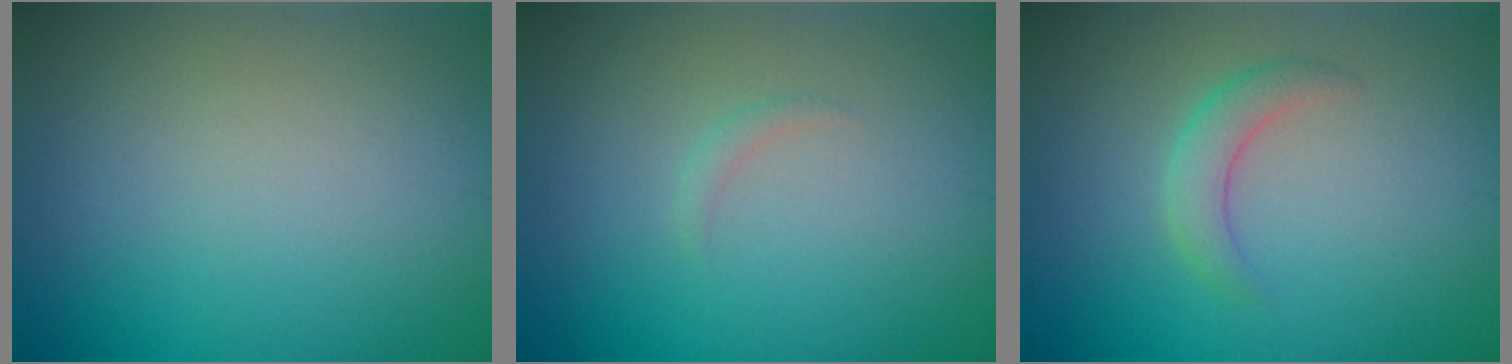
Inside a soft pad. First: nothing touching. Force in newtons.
{"total": 0.6, "press": 0.6, "slide": 0.1}
{"total": 2.2, "press": 2.2, "slide": 0.2}